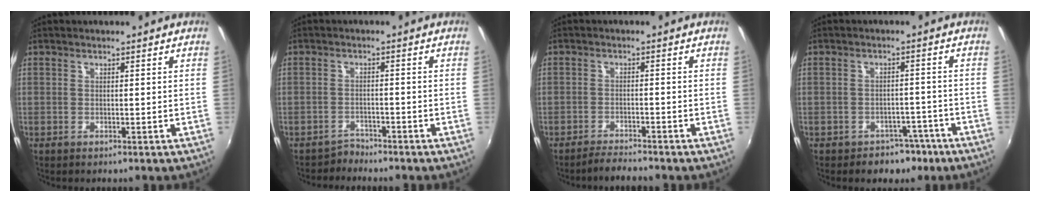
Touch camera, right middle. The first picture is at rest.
{"total": 2.5, "force": [-2.3, 0.7, -0.4], "torque": [0.004, 0.003, -0.043]}
{"total": 3.3, "force": [-3.2, 0.2, 0.8], "torque": [-0.033, -0.007, -0.058]}
{"total": 5.7, "force": [-3.9, 4.0, 1.1], "torque": [-0.025, 0.018, -0.041]}